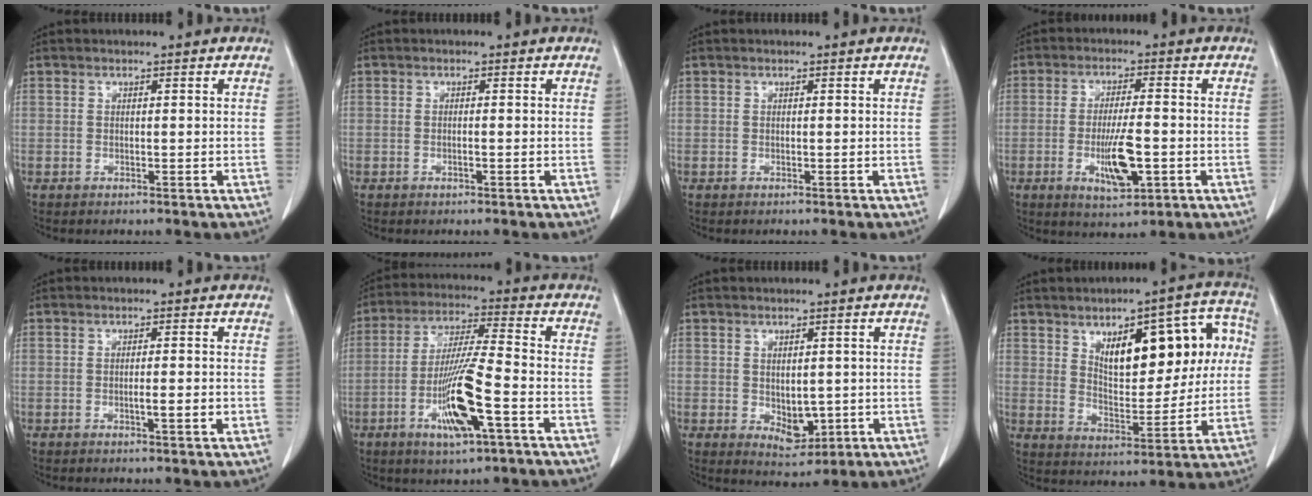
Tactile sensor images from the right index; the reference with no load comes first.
{"total": 0.7, "force": [-0.3, 0.0, 0.7], "torque": [-0.016, 0.000, -0.005]}
{"total": 0.0}
{"total": 8.1, "force": [-2.2, 1.8, 7.6], "torque": [-0.138, -0.010, -0.034]}
{"total": 2.6, "force": [-0.8, 0.2, 2.4], "torque": [-0.042, -0.002, -0.011]}
{"total": 12.7, "force": [-4.7, 1.0, 11.8], "torque": [-0.231, -0.011, -0.084]}
{"total": 4.9, "force": [-0.8, 3.0, 3.8], "torque": [-0.055, -0.008, 0.004]}
{"total": 15.2, "force": [4.3, 6.4, 13.2], "torque": [-0.169, 0.036, 0.069]}